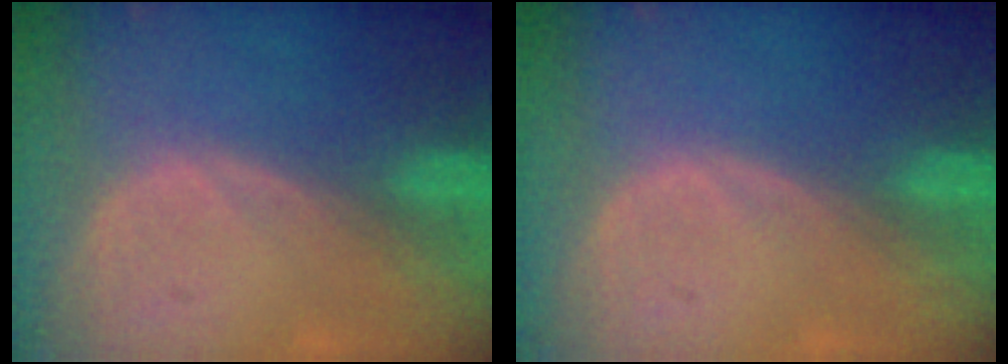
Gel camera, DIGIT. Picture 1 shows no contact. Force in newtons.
{"total": 0.0}